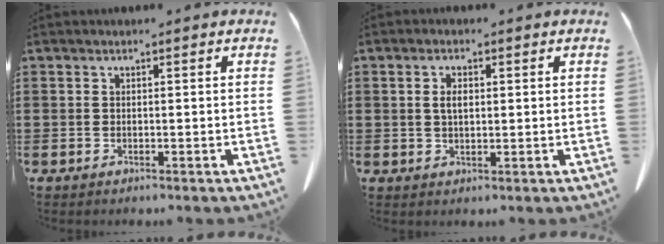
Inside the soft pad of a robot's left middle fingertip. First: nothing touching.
{"total": 2.5, "force": [0.6, 1.1, 2.2], "torque": [-0.046, 0.006, 0.009]}